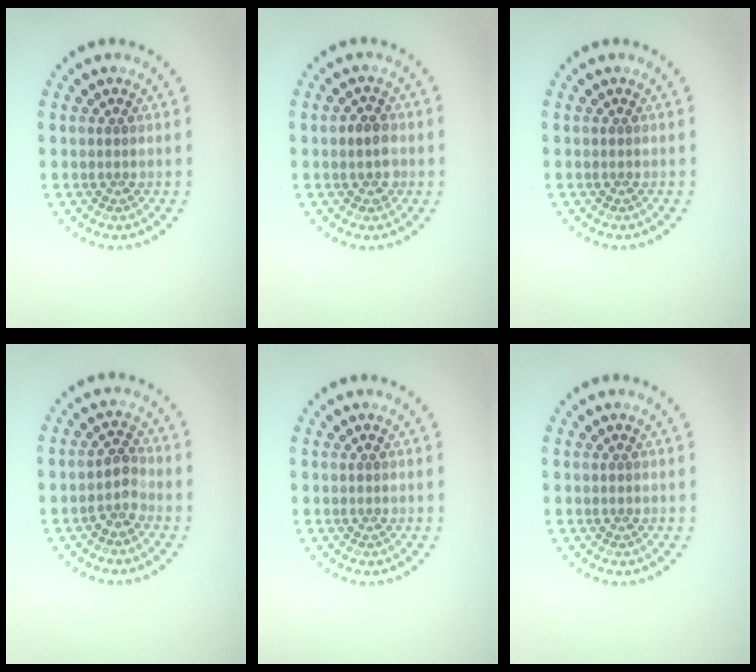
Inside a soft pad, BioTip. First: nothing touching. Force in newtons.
{"total": 1.9, "press": 1.9, "slide": 0.5}
{"total": 0.0}
{"total": 1.9, "press": 1.5, "slide": 1.1}
{"total": 0.0}
{"total": 0.0}